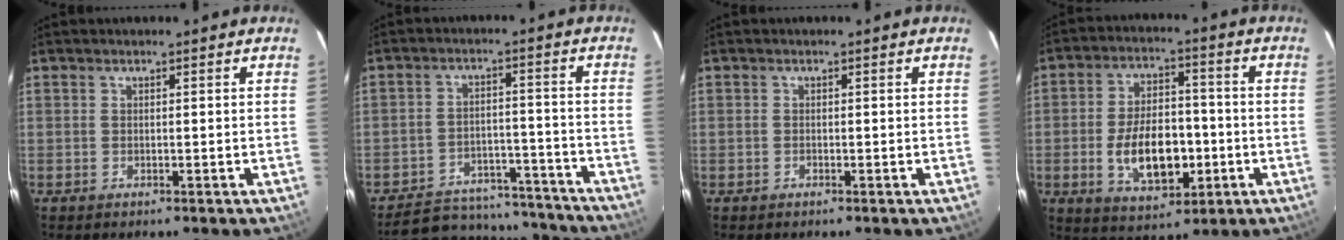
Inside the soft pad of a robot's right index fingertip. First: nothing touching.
{"total": 19.4, "force": [-17.2, 7.1, 5.6], "torque": [-0.126, 0.031, -0.214]}
{"total": 0.6, "force": [-0.3, 0.4, 0.2], "torque": [-0.003, 0.001, -0.007]}
{"total": 13.2, "force": [-3.1, 7.2, 10.6], "torque": [-0.206, 0.005, -0.037]}